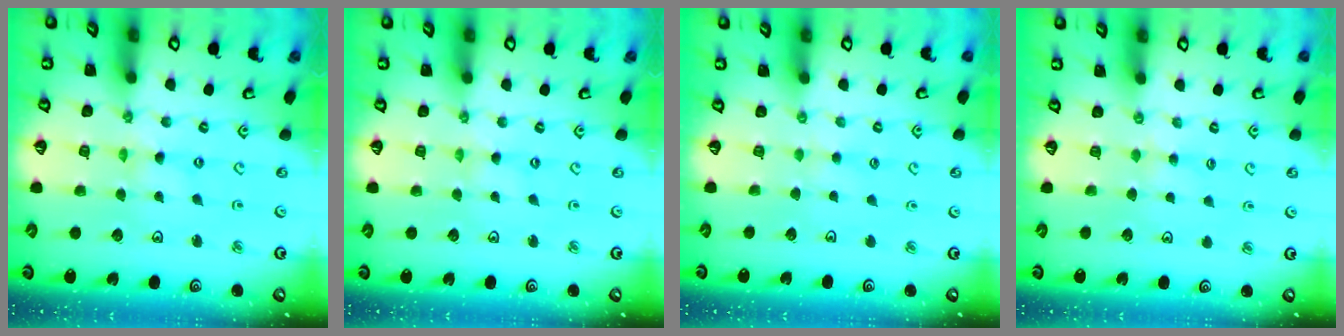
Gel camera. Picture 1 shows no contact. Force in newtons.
{"total": 1.3, "press": 1.3, "slide": 0.3}
{"total": 2.0, "press": 1.9, "slide": 0.4}
{"total": 1.9, "press": 1.8, "slide": 0.3}